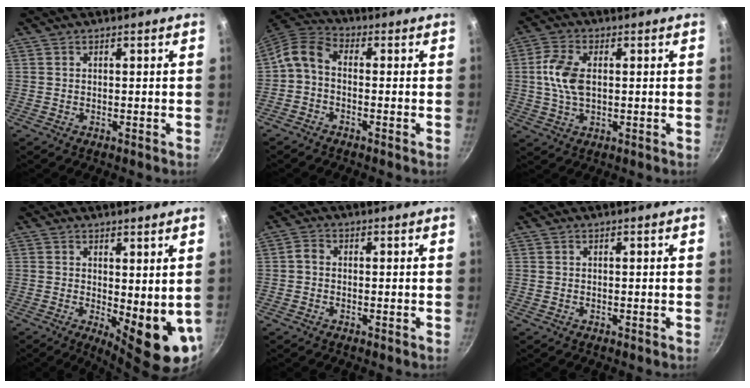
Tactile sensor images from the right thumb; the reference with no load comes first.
{"total": 5.8, "force": [-1.4, 3.7, 4.2], "torque": [-0.099, 0.037, -0.043]}
{"total": 8.2, "force": [0.8, 4.8, 6.6], "torque": [-0.129, 0.012, 0.011]}
{"total": 10.3, "force": [0.3, 3.8, 9.5], "torque": [-0.106, -0.020, 0.016]}
{"total": 1.6, "force": [-0.5, 1.2, 0.9], "torque": [-0.022, 0.010, -0.013]}
{"total": 0.0}